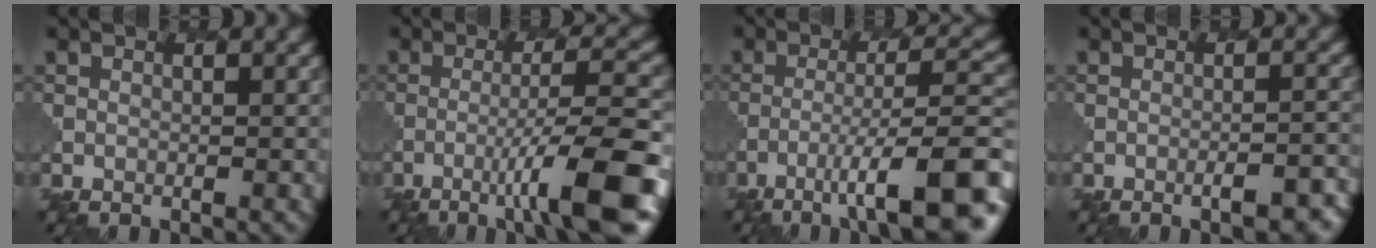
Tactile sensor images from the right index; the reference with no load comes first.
{"total": 8.6, "force": [-3.9, 1.0, 7.6], "torque": [-0.112, 0.011, -0.063]}
{"total": 10.8, "force": [-5.5, 2.4, 9.0], "torque": [-0.135, 0.007, -0.081]}
{"total": 4.1, "force": [-2.4, 1.2, 3.0], "torque": [-0.037, 0.007, -0.026]}